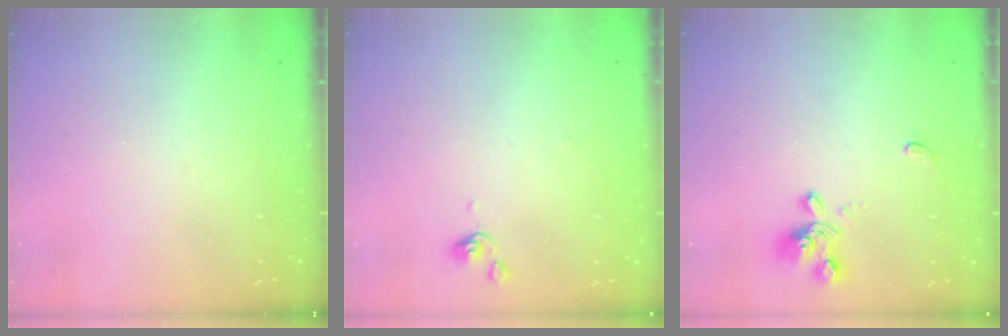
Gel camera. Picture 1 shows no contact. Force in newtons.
{"total": 0.0}
{"total": 3.2, "press": 2.9, "slide": 1.3}